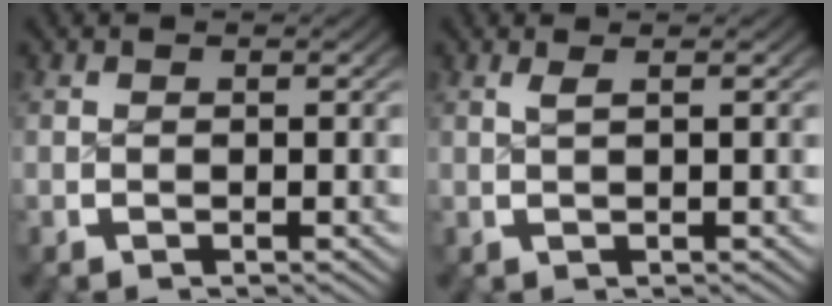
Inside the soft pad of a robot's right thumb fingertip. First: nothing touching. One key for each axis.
{"total": 0.9, "fx": 0.6, "fy": -0.1, "fz": 0.7, "tx": -0.013, "ty": 0.000, "tz": 0.015}